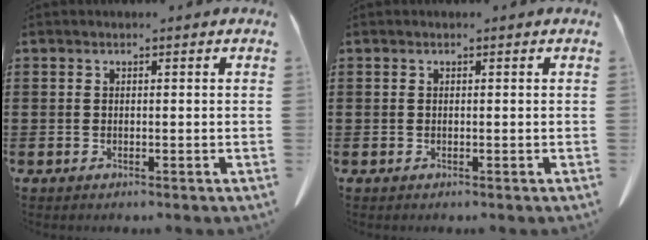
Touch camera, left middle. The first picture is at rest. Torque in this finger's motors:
{"motor_torque": [-0.01, 0.00, 0.00, 0.00]}